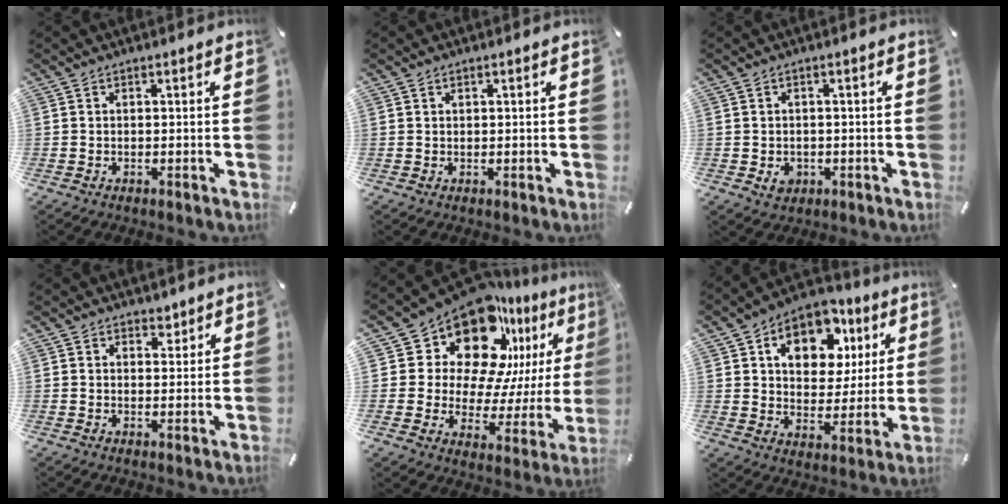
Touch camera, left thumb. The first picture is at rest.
{"total": 0.5, "force": [0.3, 0.4, 0.1], "torque": [-0.002, 0.000, 0.006]}
{"total": 3.2, "force": [-0.7, 2.8, 1.4], "torque": [-0.006, -0.001, -0.013]}
{"total": 2.6, "force": [1.8, 1.9, 0.4], "torque": [0.005, -0.005, 0.029]}
{"total": 19.6, "force": [12.8, 11.3, 9.6], "torque": [-0.147, -0.113, 0.222]}
{"total": 14.2, "force": [6.0, 10.1, 7.9], "torque": [-0.123, -0.020, 0.108]}